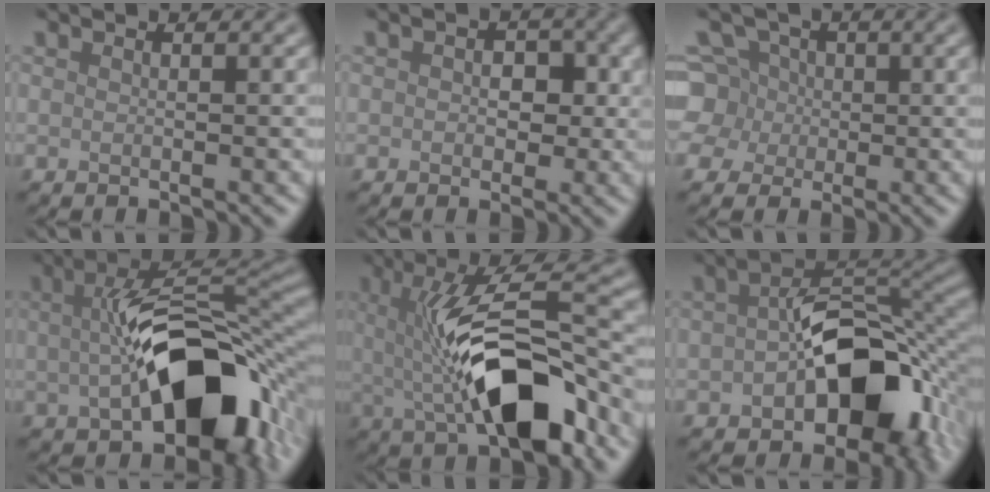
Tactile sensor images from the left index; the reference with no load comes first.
{"total": 2.8, "force": [0.2, 2.2, 1.7], "torque": [-0.012, 0.000, -0.004]}
{"total": 6.7, "force": [0.6, 6.1, 2.5], "torque": [-0.050, 0.038, -0.026]}
{"total": 12.9, "force": [-1.9, 6.7, 10.9], "torque": [-0.157, 0.004, -0.025]}
{"total": 10.3, "force": [-0.9, 4.0, 9.4], "torque": [-0.151, 0.008, -0.016]}
{"total": 11.5, "force": [-3.0, 6.9, 8.7], "torque": [-0.125, -0.005, -0.046]}